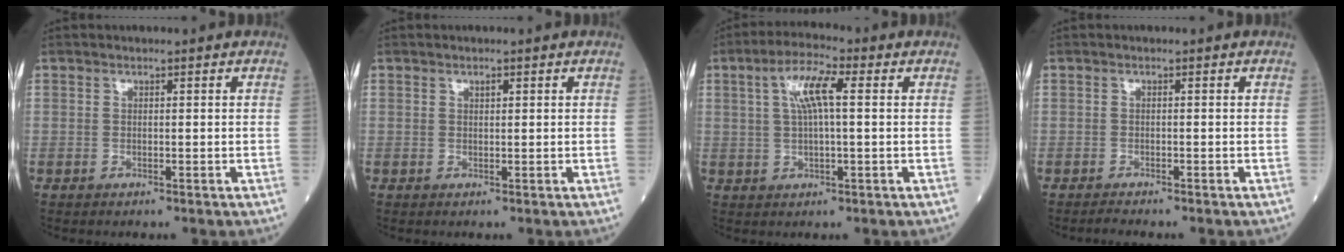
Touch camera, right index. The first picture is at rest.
{"total": 0.6, "force": [0.3, 0.2, 0.4], "torque": [-0.008, -0.002, 0.006]}
{"total": 6.8, "force": [1.7, 1.3, 6.5], "torque": [-0.128, 0.018, 0.030]}
{"total": 1.0, "force": [-1.0, -0.3, 0.2], "torque": [-0.009, -0.001, -0.018]}